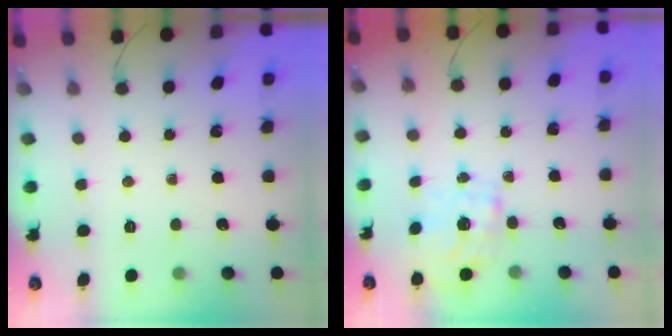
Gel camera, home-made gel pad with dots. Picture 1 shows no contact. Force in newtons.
{"total": 0.9, "press": 0.7, "slide": 0.6}